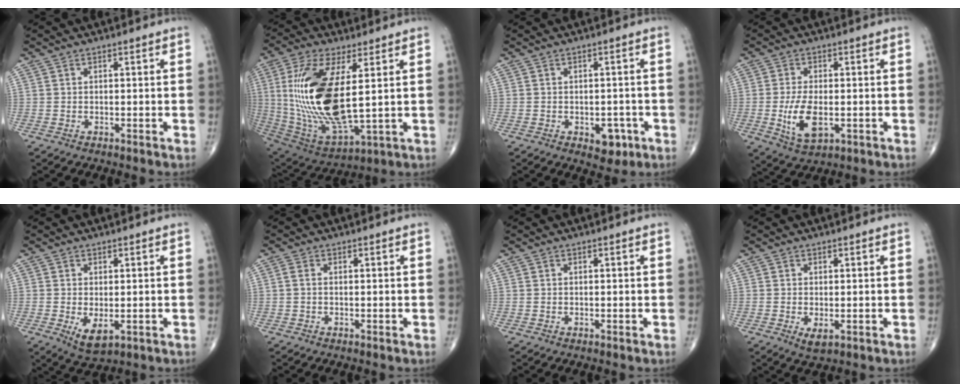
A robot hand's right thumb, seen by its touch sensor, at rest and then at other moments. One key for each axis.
{"total": 22.0, "fx": 3.0, "fy": 8.5, "fz": 20.1, "tx": -0.427, "ty": -0.026, "tz": 0.068}
{"total": 6.2, "fx": -2.6, "fy": 3.7, "fz": 4.2, "tx": -0.025, "ty": 0.012, "tz": -0.027}
{"total": 8.2, "fx": -1.5, "fy": 4.2, "fz": 6.9, "tx": -0.130, "ty": -0.007, "tz": -0.020}
{"total": 4.5, "fx": -1.0, "fy": 2.3, "fz": 3.8, "tx": -0.060, "ty": -0.012, "tz": -0.004}
{"total": 1.0, "fx": 0.0, "fy": 0.5, "fz": 0.9, "tx": -0.020, "ty": 0.000, "tz": -0.003}
{"total": 0.0}
{"total": 2.4, "fx": -0.6, "fy": 1.2, "fz": 2.1, "tx": -0.033, "ty": -0.006, "tz": -0.004}